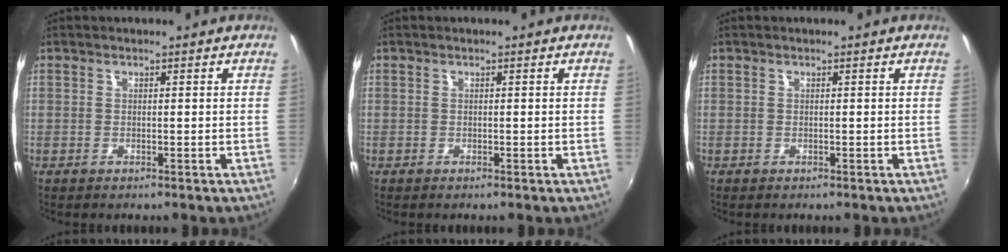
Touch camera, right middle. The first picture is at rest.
{"total": 0.0}
{"total": 0.6, "force": [0.5, -0.4, -0.1], "torque": [0.004, -0.003, 0.007]}